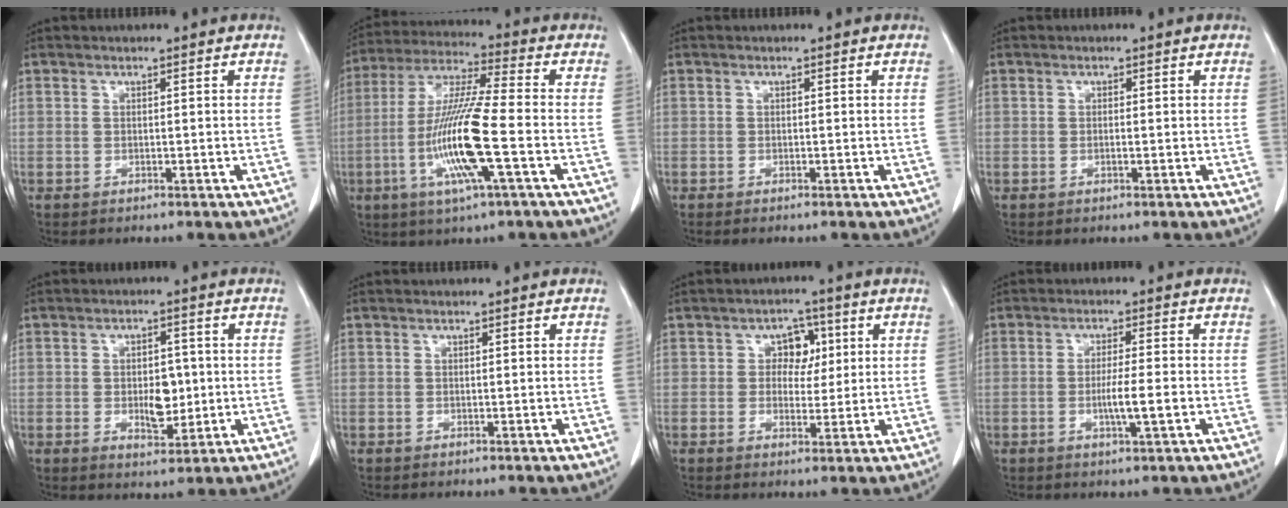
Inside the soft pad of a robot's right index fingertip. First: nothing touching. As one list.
[{"total": 15.8, "force": [-3.8, 0.8, 15.3], "torque": [-0.317, -0.012, -0.077]}, {"total": 0.8, "force": [-0.7, 0.0, 0.4], "torque": [-0.008, -0.002, -0.007]}, {"total": 0.6, "force": [-0.1, 0.1, 0.6], "torque": [-0.012, -0.001, 0.000]}, {"total": 5.4, "force": [-0.3, 2.8, 4.6], "torque": [-0.069, -0.001, 0.003]}, {"total": 0.0}, {"total": 4.5, "force": [1.2, 3.3, 2.8], "torque": [-0.032, 0.009, 0.018]}, {"total": 4.6, "force": [-1.0, -0.1, 4.5], "torque": [-0.080, -0.007, -0.018]}]